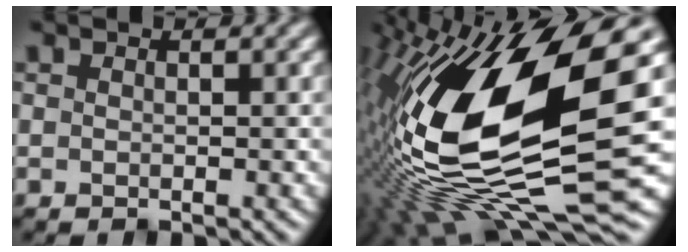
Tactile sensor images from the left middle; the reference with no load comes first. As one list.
[{"total": 18.3, "force": [2.0, 6.3, 17.1], "torque": [-0.314, -0.004, 0.032]}]